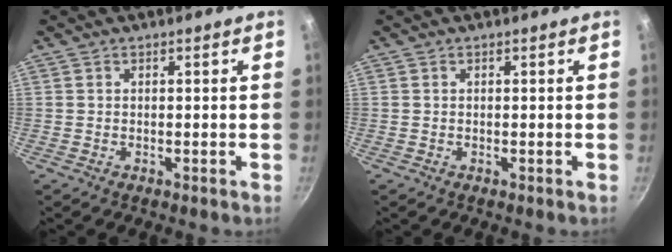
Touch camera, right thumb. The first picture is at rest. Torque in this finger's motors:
{"motor_torque": [-0.01, -0.01, 0.04, -0.03, 0.00]}